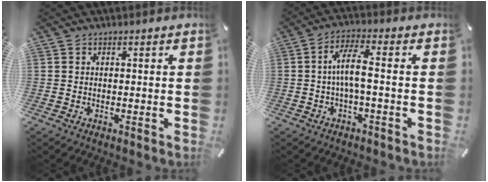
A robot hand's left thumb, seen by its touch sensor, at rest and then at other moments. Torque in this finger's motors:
{"motor_torque": [0.25, 0.26, 0.12, 0.03, 0.08]}